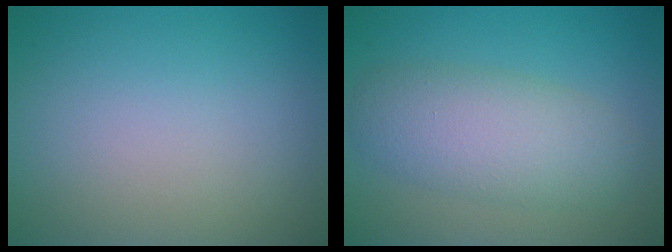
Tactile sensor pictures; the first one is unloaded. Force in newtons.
{"total": 5.2, "press": 5.2, "slide": 0.4}